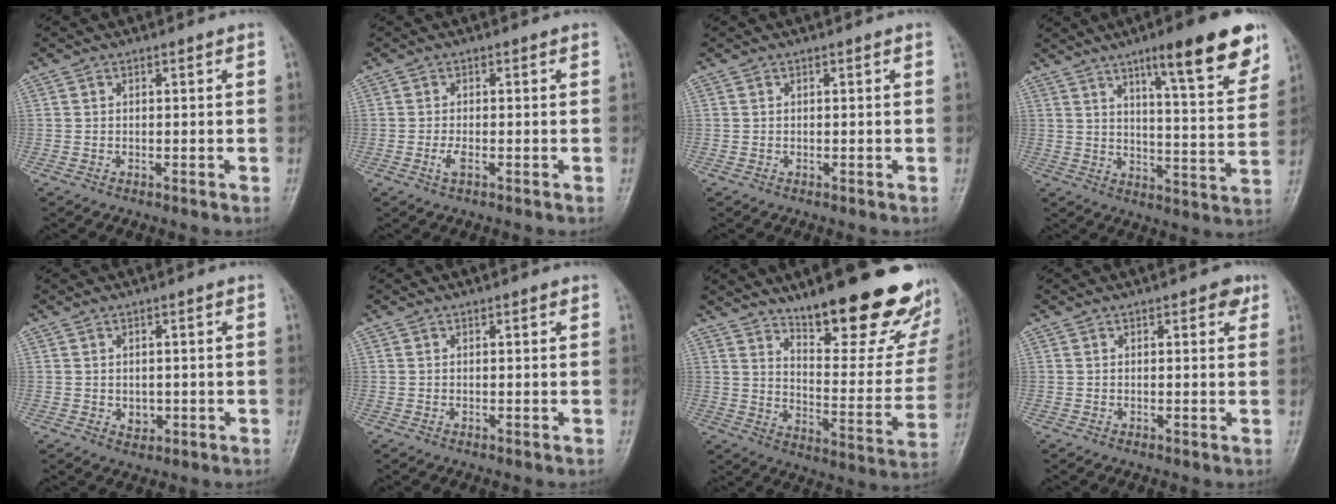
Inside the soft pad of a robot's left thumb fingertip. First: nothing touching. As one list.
[{"total": 2.0, "force": [-0.5, 0.7, 1.8], "torque": [-0.038, -0.001, -0.009]}, {"total": 0.0}, {"total": 16.6, "force": [10.0, 3.2, 12.9], "torque": [-0.155, -0.050, 0.146]}, {"total": 2.2, "force": [-0.1, 1.7, 1.4], "torque": [-0.010, -0.001, 0.004]}, {"total": 0.7, "force": [0.4, 0.2, 0.5], "torque": [-0.008, -0.001, 0.004]}, {"total": 25.8, "force": [17.9, 7.9, 16.8], "torque": [-0.188, -0.112, 0.253]}, {"total": 2.6, "force": [1.4, 1.2, 1.8], "torque": [-0.010, -0.003, 0.014]}]